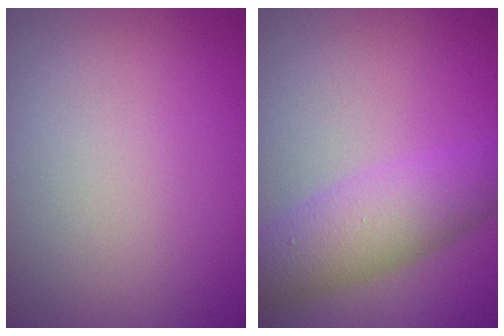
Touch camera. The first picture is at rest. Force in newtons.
{"total": 5.9, "press": 5.9, "slide": 0.2}